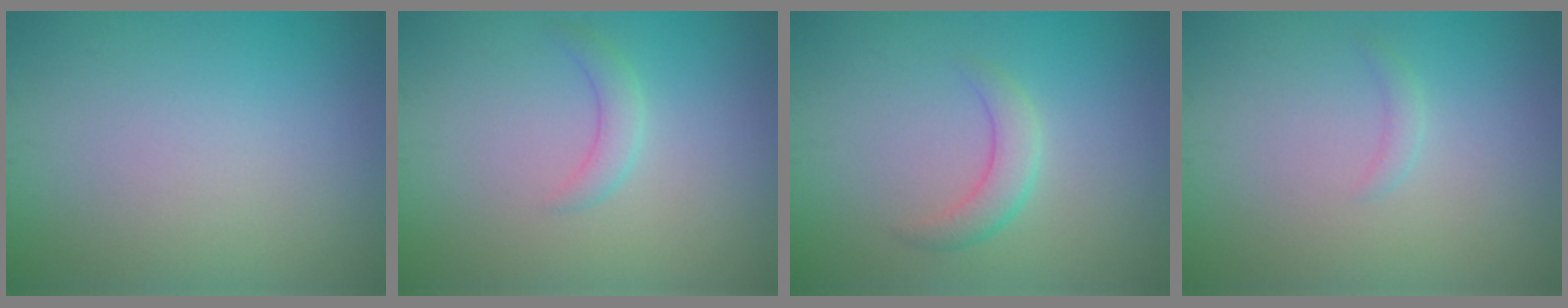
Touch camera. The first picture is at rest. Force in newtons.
{"total": 1.6, "press": 1.6, "slide": 0.1}
{"total": 2.3, "press": 2.3, "slide": 0.0}
{"total": 0.8, "press": 0.8, "slide": 0.1}